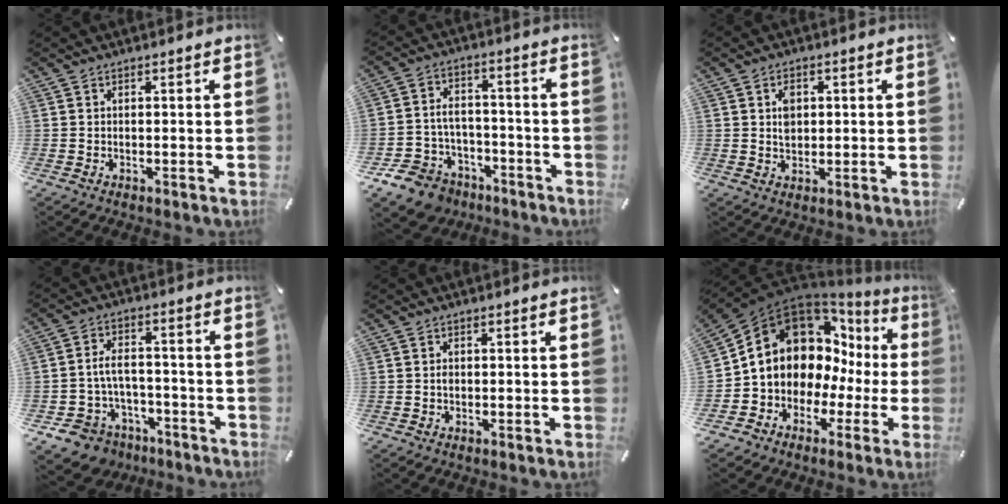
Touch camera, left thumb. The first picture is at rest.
{"total": 9.8, "force": [-6.4, 7.0, 2.5], "torque": [-0.053, 0.045, -0.113]}
{"total": 3.6, "force": [0.7, 2.8, 2.1], "torque": [-0.031, 0.001, 0.007]}
{"total": 9.2, "force": [-3.7, 7.5, 3.9], "torque": [-0.090, 0.025, -0.063]}
{"total": 0.6, "force": [-0.1, 0.4, 0.4], "torque": [-0.009, 0.000, -0.002]}
{"total": 13.6, "force": [4.7, 11.0, 6.6], "torque": [-0.118, -0.046, 0.092]}